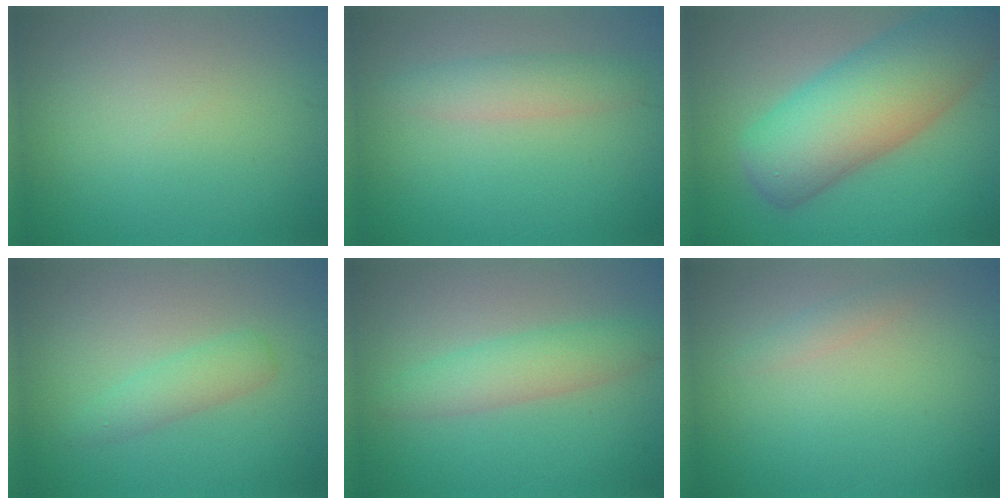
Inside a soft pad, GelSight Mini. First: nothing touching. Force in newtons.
{"total": 2.4, "press": 2.4, "slide": 0.0}
{"total": 10.5, "press": 10.4, "slide": 0.6}
{"total": 2.0, "press": 2.0, "slide": 0.1}
{"total": 3.4, "press": 3.4, "slide": 0.1}
{"total": 1.0, "press": 1.0, "slide": 0.0}